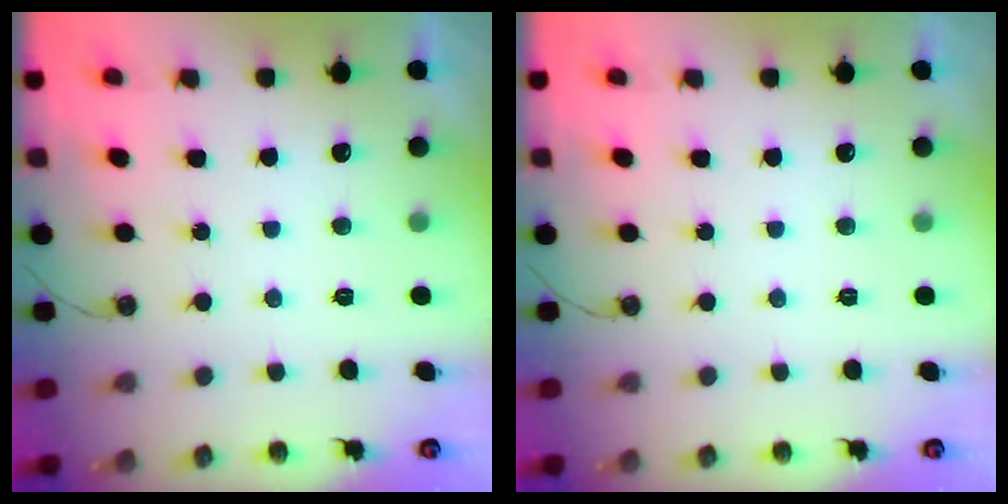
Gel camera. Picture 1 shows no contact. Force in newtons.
{"total": 0.0}